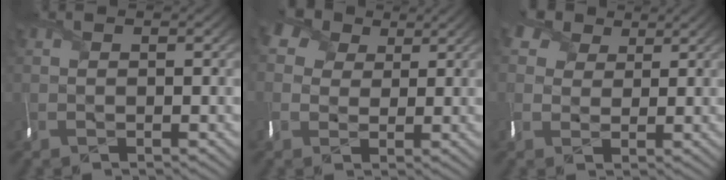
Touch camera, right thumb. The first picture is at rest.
{"total": 4.4, "force": [2.4, 3.6, 0.9], "torque": [-0.040, 0.011, 0.033]}
{"total": 3.5, "force": [2.4, 2.5, 0.2], "torque": [-0.020, 0.010, 0.039]}